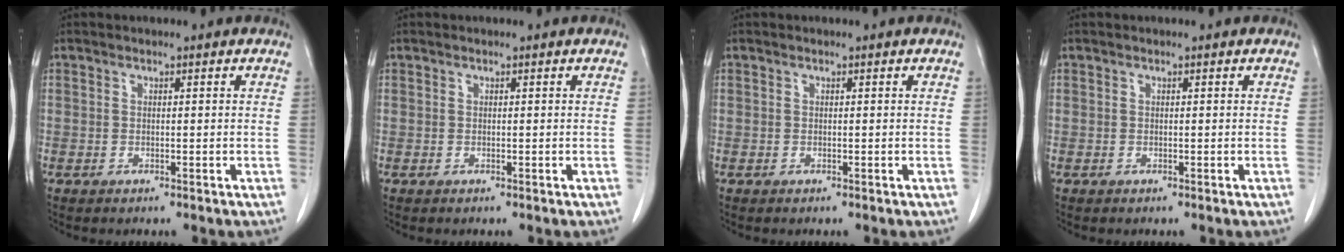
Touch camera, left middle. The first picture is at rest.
{"total": 0.0}
{"total": 0.0}
{"total": 0.0}